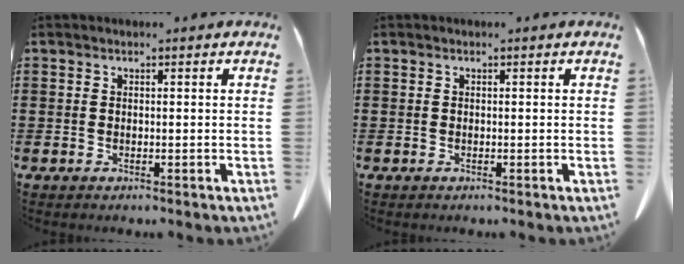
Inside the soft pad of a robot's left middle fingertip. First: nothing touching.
{"total": 0.0}